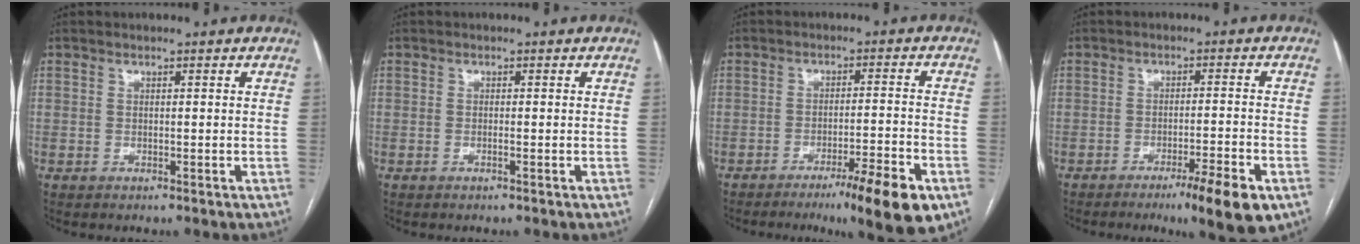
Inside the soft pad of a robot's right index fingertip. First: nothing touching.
{"total": 0.6, "force": [-0.3, -0.1, 0.5], "torque": [-0.012, 0.001, -0.006]}
{"total": 10.5, "force": [-6.2, 0.3, 8.4], "torque": [-0.114, -0.016, -0.094]}
{"total": 8.1, "force": [-4.7, 0.2, 6.6], "torque": [-0.093, -0.014, -0.069]}